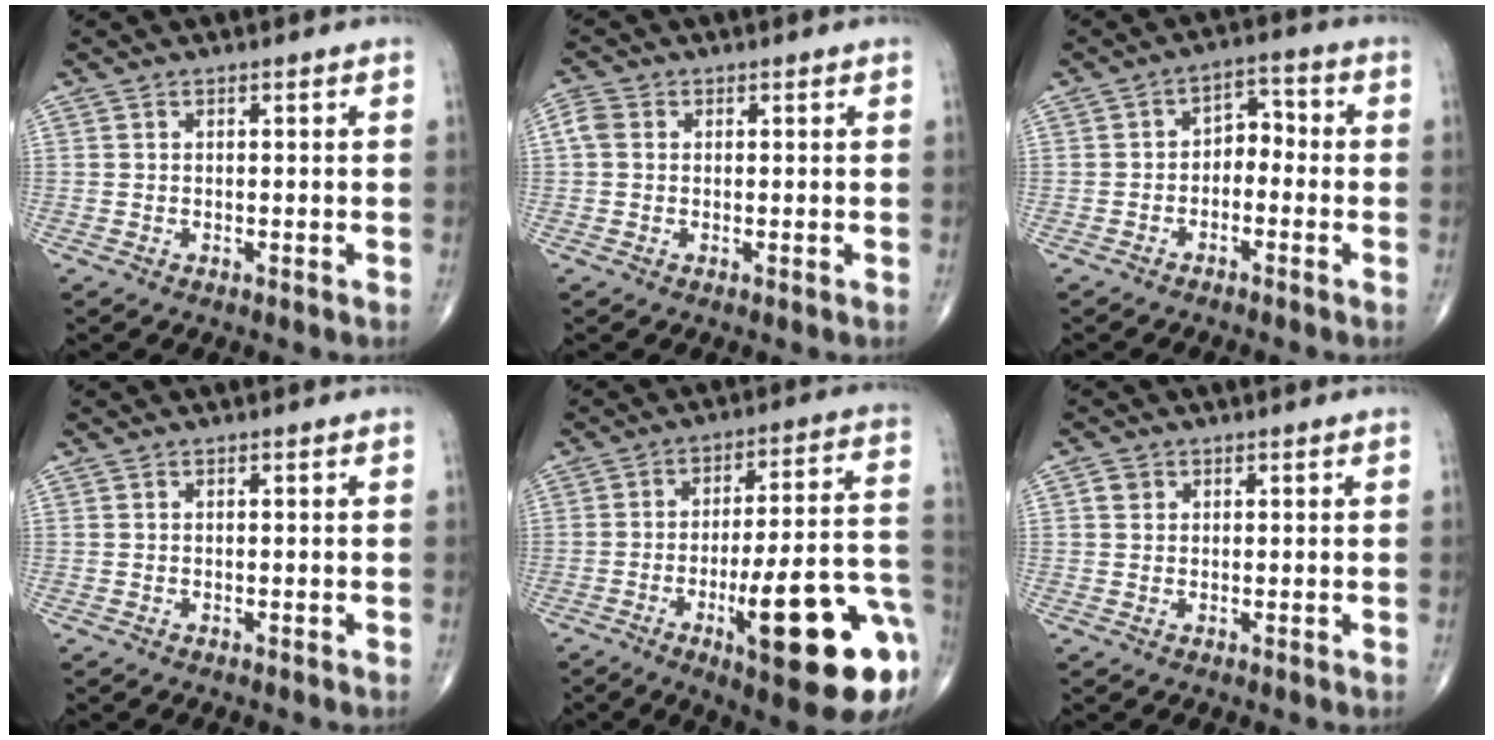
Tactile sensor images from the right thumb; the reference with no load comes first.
{"total": 2.7, "force": [0.4, 2.2, 1.5], "torque": [-0.035, 0.009, 0.002]}
{"total": 4.7, "force": [-1.4, 3.3, 3.1], "torque": [-0.022, 0.036, -0.036]}
{"total": 0.0}
{"total": 23.7, "force": [-8.4, 5.4, 21.5], "torque": [-0.253, 0.026, -0.108]}
{"total": 1.7, "force": [0.6, 1.5, 0.6], "torque": [-0.003, 0.000, 0.007]}